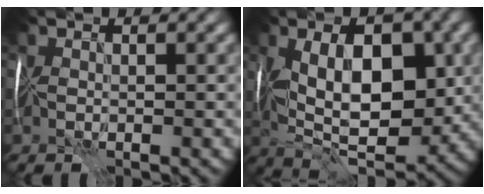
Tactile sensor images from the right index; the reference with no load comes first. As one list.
[{"total": 10.2, "force": [0.6, 5.3, 8.7], "torque": [-0.129, -0.001, 0.010]}]